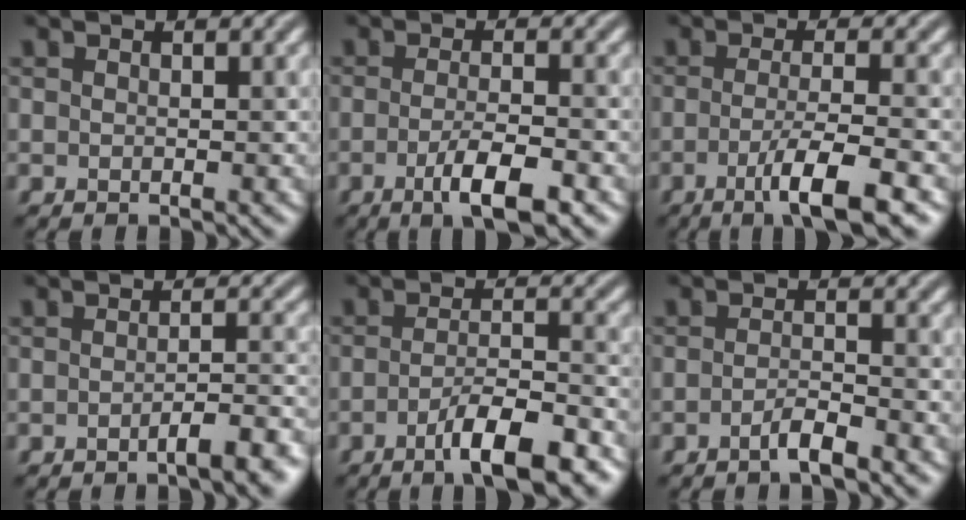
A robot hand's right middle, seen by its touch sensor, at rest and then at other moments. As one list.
[{"total": 4.5, "force": [-2.0, 1.0, 3.9], "torque": [-0.070, -0.003, -0.037]}, {"total": 5.4, "force": [-2.3, 0.9, 4.8], "torque": [-0.077, -0.002, -0.046]}, {"total": 3.9, "force": [-2.0, 1.0, 3.2], "torque": [-0.040, 0.007, -0.036]}, {"total": 7.4, "force": [-4.2, 1.7, 5.9], "torque": [-0.088, 0.002, -0.068]}, {"total": 2.2, "force": [-1.4, 0.4, 1.6], "torque": [-0.027, 0.006, -0.030]}]